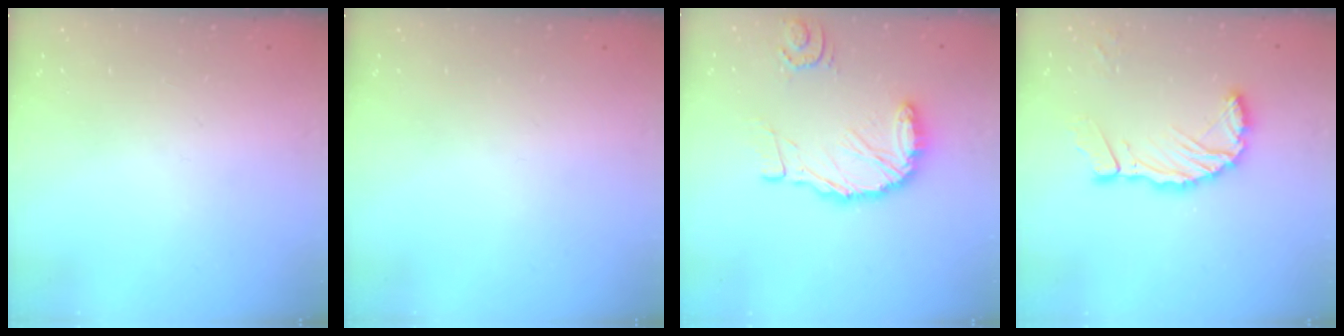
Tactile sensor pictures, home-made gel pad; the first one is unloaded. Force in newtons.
{"total": 0.0}
{"total": 14.3, "press": 14.2, "slide": 1.6}
{"total": 8.9, "press": 8.8, "slide": 1.1}